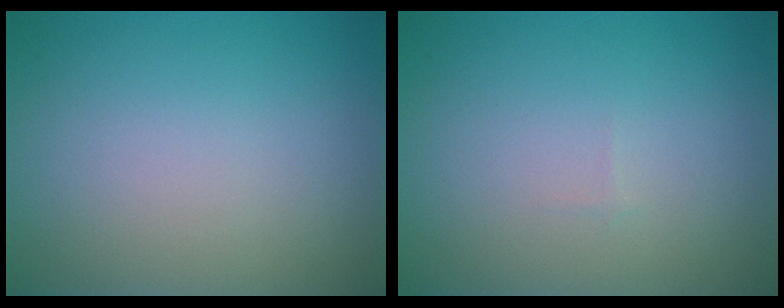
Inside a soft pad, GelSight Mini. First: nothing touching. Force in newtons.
{"total": 0.0}